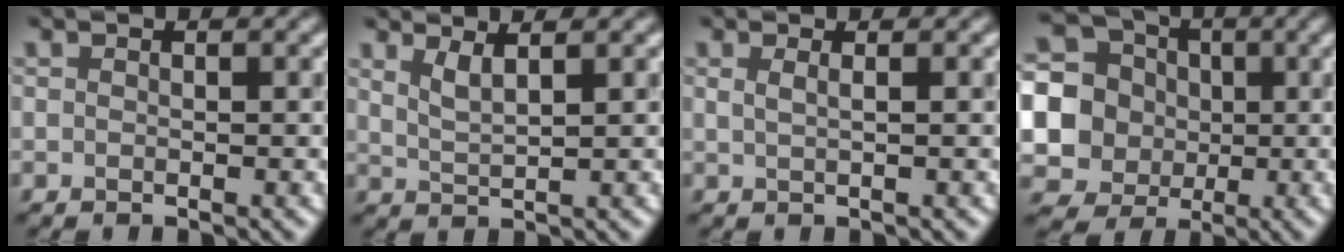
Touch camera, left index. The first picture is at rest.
{"total": 1.4, "force": [1.1, -0.3, 0.9], "torque": [-0.025, 0.011, 0.037]}
{"total": 1.8, "force": [1.0, 0.8, 1.2], "torque": [-0.010, 0.016, 0.000]}
{"total": 10.2, "force": [-0.8, 9.9, 2.0], "torque": [-0.107, 0.011, -0.006]}